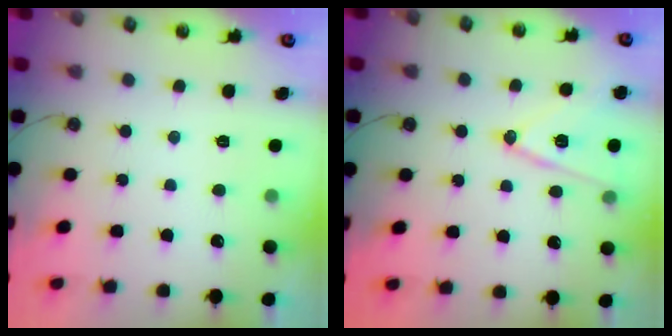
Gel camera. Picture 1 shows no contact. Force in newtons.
{"total": 13.4, "press": 13.0, "slide": 3.5}